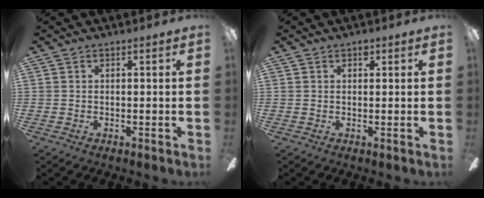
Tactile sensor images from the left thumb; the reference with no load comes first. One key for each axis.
{"total": 1.2, "fx": 0.7, "fy": 0.7, "fz": 0.5, "tx": -0.002, "ty": 0.000, "tz": 0.011}